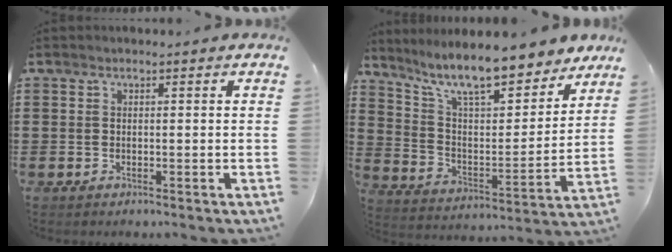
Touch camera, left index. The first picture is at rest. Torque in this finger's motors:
{"motor_torque": [1.09, -1.05, 0.50, 0.21]}